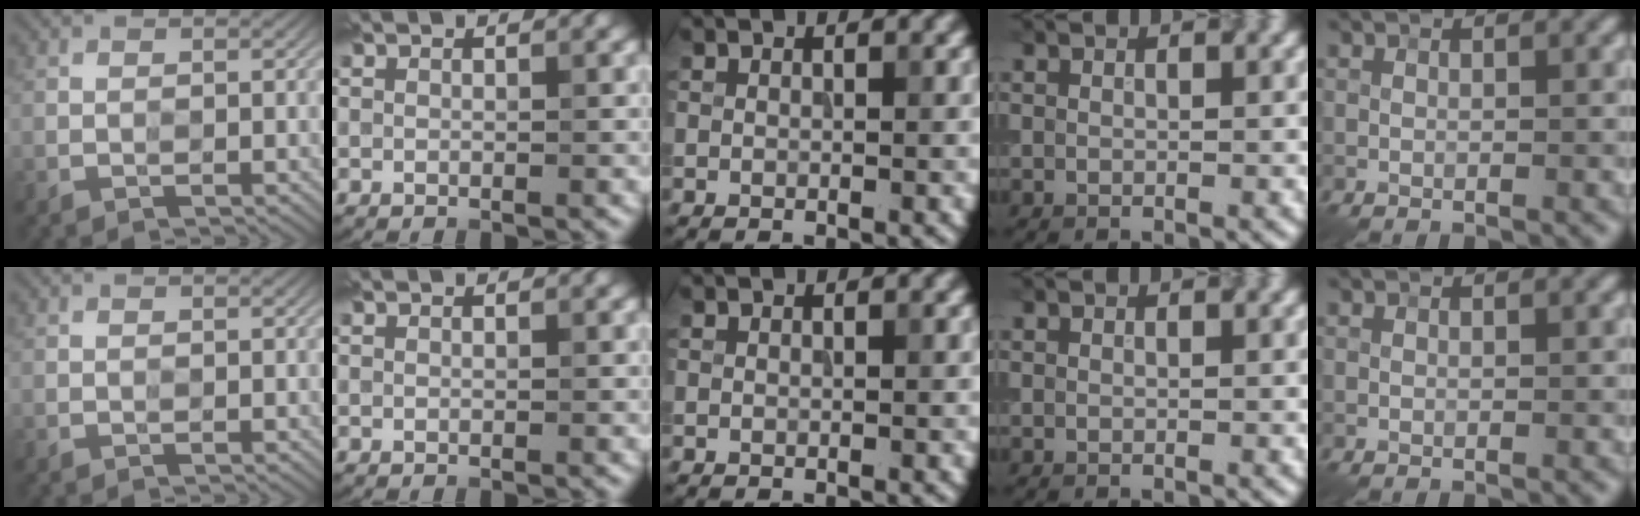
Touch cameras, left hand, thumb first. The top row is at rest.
{}